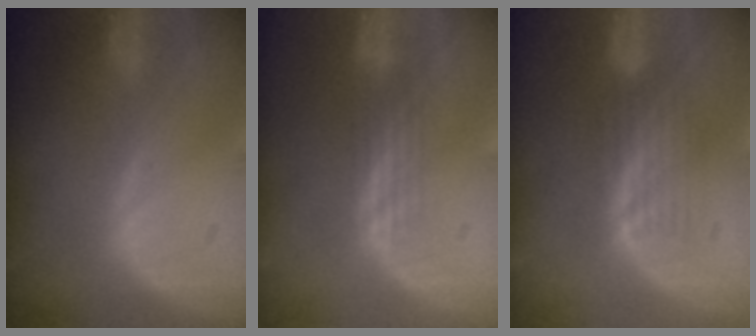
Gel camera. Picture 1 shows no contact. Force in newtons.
{"total": 3.0, "press": 2.5, "slide": 1.6}
{"total": 4.6, "press": 4.0, "slide": 2.3}